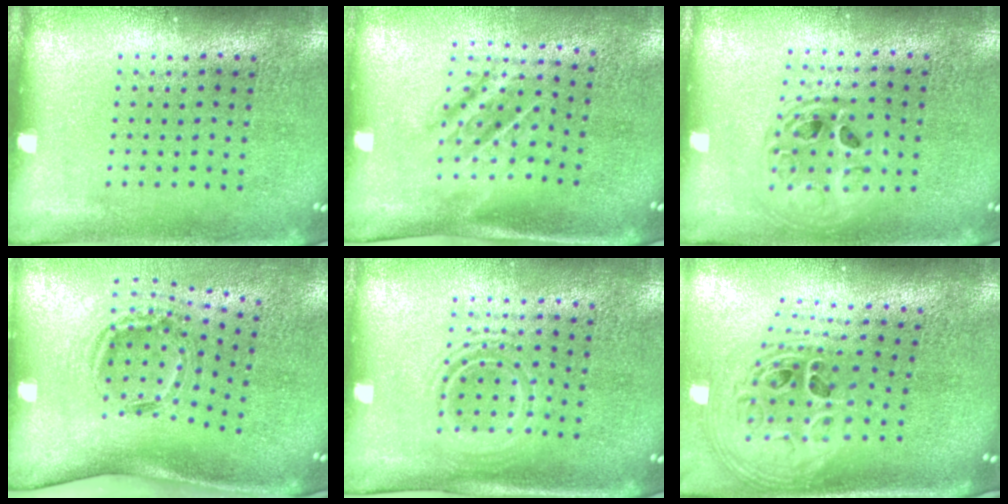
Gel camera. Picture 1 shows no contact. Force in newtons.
{"total": 1.8, "press": 1.2, "slide": 1.3}
{"total": 1.5, "press": 1.3, "slide": 0.7}
{"total": 1.6, "press": 1.1, "slide": 1.1}
{"total": 1.5, "press": 1.2, "slide": 1.0}
{"total": 2.9, "press": 2.0, "slide": 2.1}